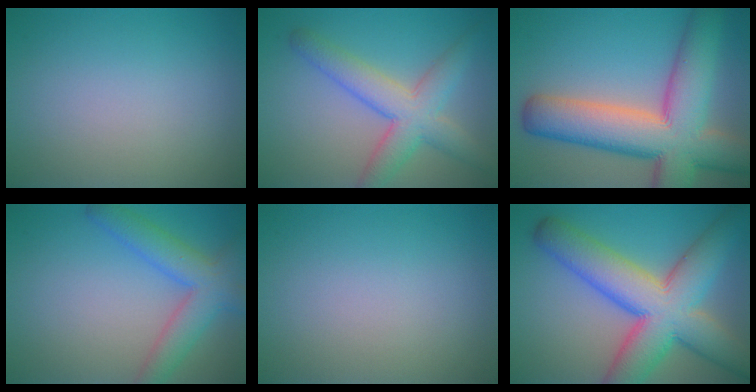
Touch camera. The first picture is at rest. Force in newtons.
{"total": 5.7, "press": 5.7, "slide": 0.1}
{"total": 12.7, "press": 12.7, "slide": 0.7}
{"total": 5.2, "press": 5.2, "slide": 0.2}
{"total": 0.0}
{"total": 11.7, "press": 11.7, "slide": 0.5}